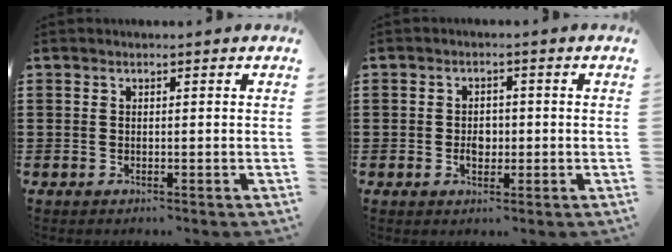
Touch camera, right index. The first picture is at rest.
{"total": 2.6, "force": [-0.4, 1.9, 1.8], "torque": [-0.028, 0.002, -0.010]}